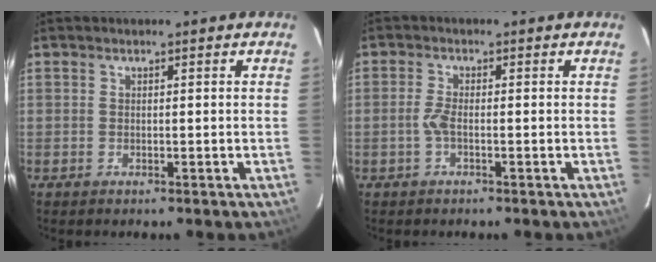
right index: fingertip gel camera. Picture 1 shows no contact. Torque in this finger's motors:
{"motor_torque": [0.38, 0.01, 0.26, 0.06]}